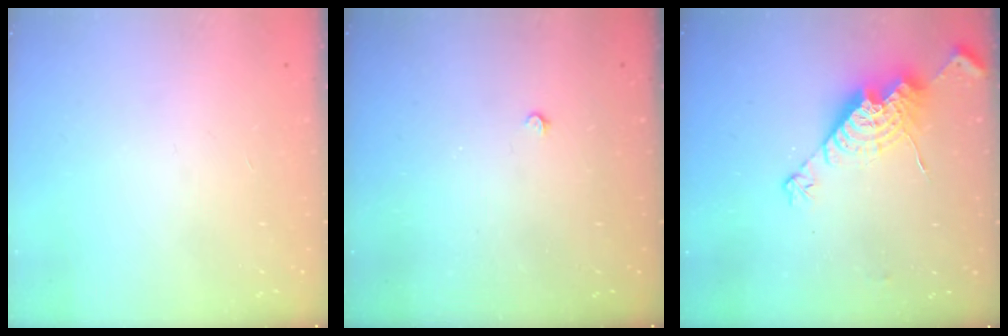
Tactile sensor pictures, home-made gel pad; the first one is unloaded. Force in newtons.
{"total": 2.3, "press": 2.3, "slide": 0.4}
{"total": 14.2, "press": 14.2, "slide": 1.2}